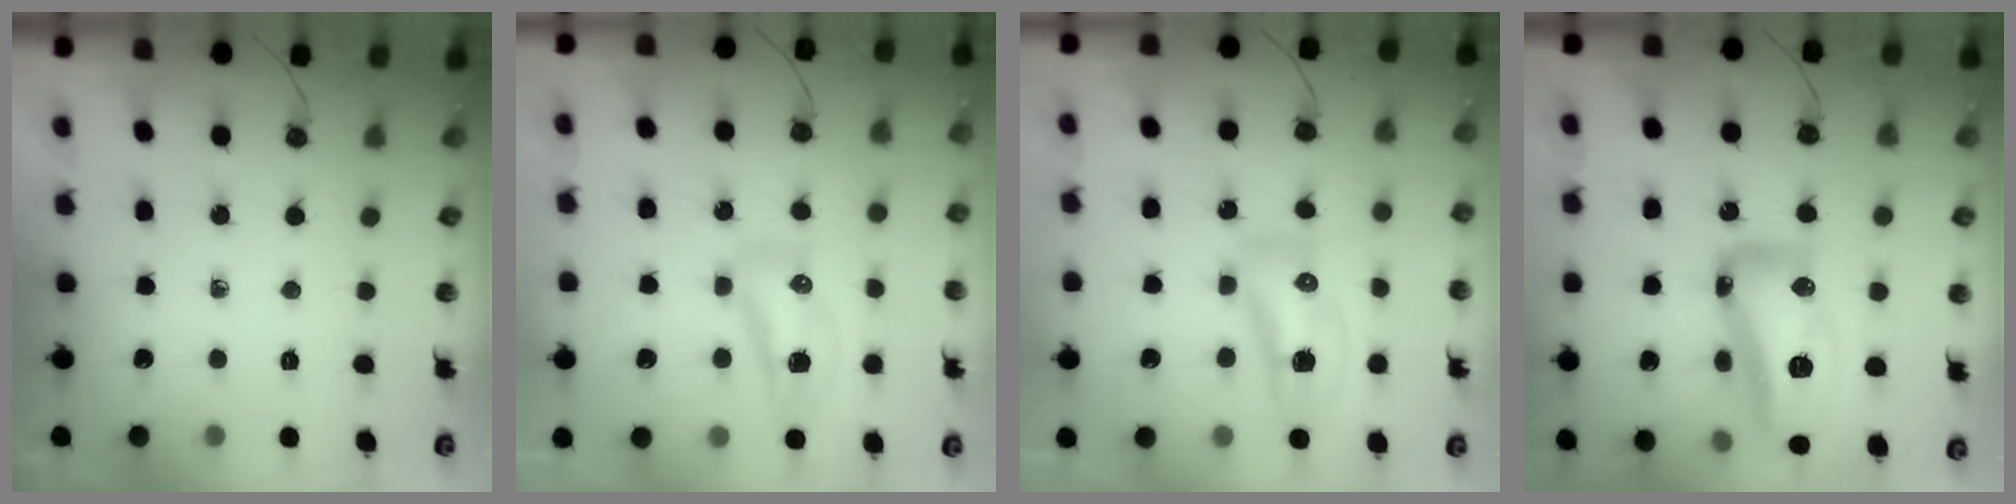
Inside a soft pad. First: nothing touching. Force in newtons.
{"total": 12.0, "press": 9.9, "slide": 6.8}
{"total": 10.9, "press": 10.4, "slide": 3.2}
{"total": 32.3, "press": 23.8, "slide": 21.9}